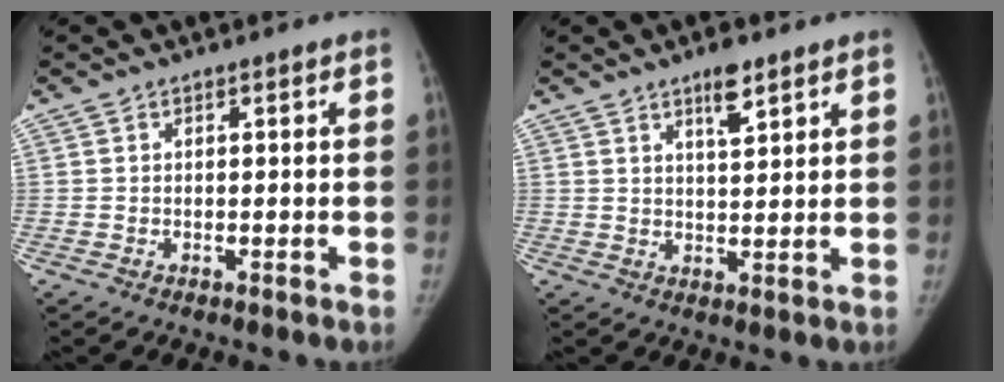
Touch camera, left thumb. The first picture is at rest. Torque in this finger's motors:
{"motor_torque": [0.44, -0.40, 0.57, -0.40, 0.14]}